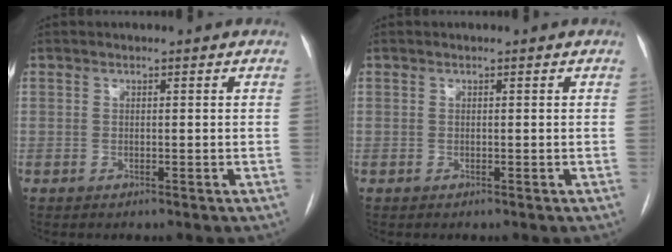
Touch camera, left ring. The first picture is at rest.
{"total": 0.0}